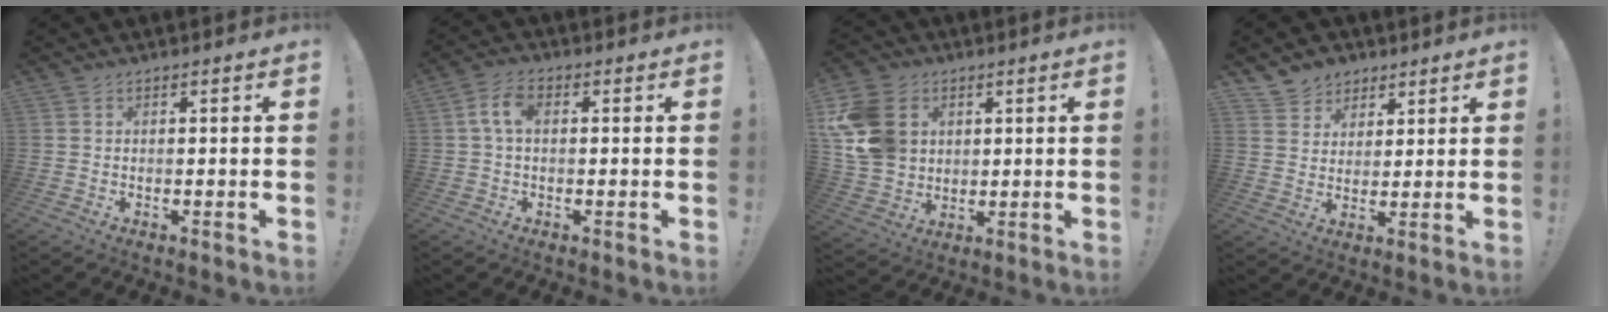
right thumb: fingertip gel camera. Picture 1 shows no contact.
{"total": 6.1, "force": [0.9, 3.5, 4.9], "torque": [-0.091, 0.010, 0.017]}
{"total": 16.0, "force": [4.4, 12.8, 8.4], "torque": [-0.162, -0.012, 0.092]}
{"total": 6.7, "force": [4.2, 5.3, 0.4], "torque": [-0.010, -0.033, 0.085]}